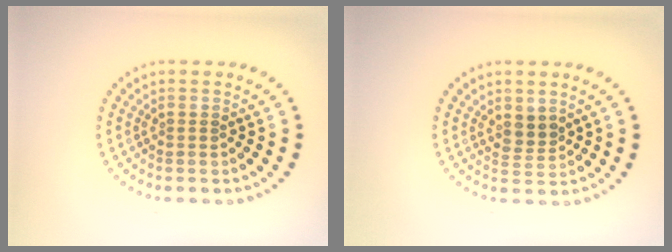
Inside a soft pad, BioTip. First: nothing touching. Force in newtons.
{"total": 1.9, "press": 1.6, "slide": 1.1}